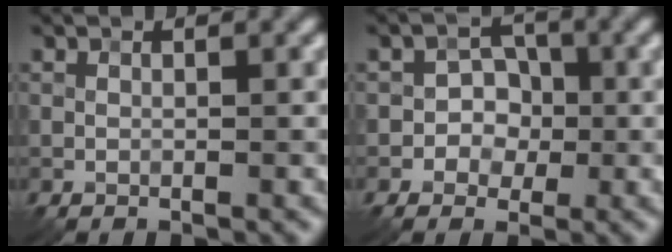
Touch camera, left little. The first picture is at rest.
{"total": 2.9, "force": [-0.6, 2.6, 1.1], "torque": [0.012, 0.002, -0.029]}